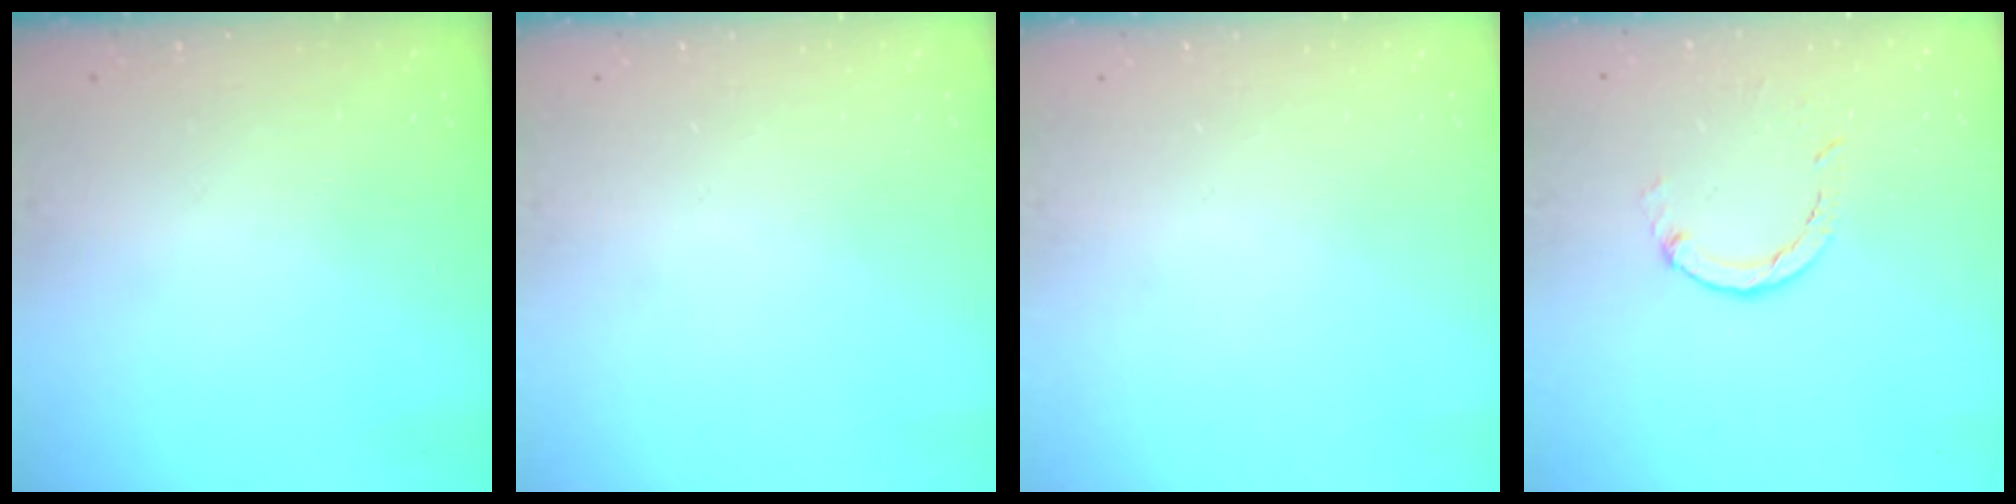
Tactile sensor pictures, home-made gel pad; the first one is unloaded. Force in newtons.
{"total": 0.0}
{"total": 0.0}
{"total": 1.8, "press": 1.8, "slide": 0.2}